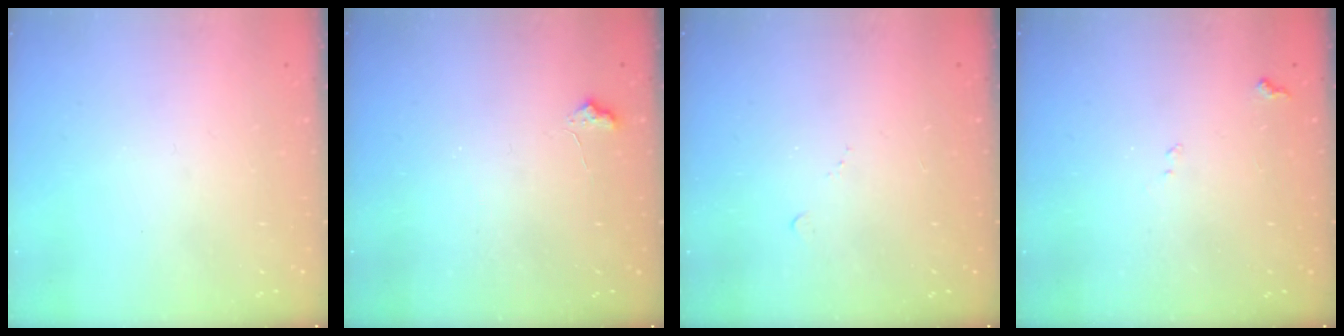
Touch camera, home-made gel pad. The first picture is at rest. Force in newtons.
{"total": 6.0, "press": 5.9, "slide": 0.9}
{"total": 4.0, "press": 4.0, "slide": 0.6}
{"total": 7.6, "press": 7.6, "slide": 0.9}